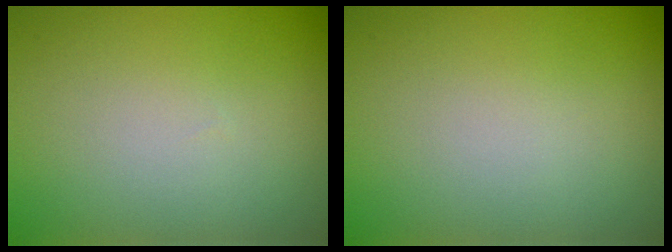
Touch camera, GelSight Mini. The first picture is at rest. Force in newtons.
{"total": 0.0}